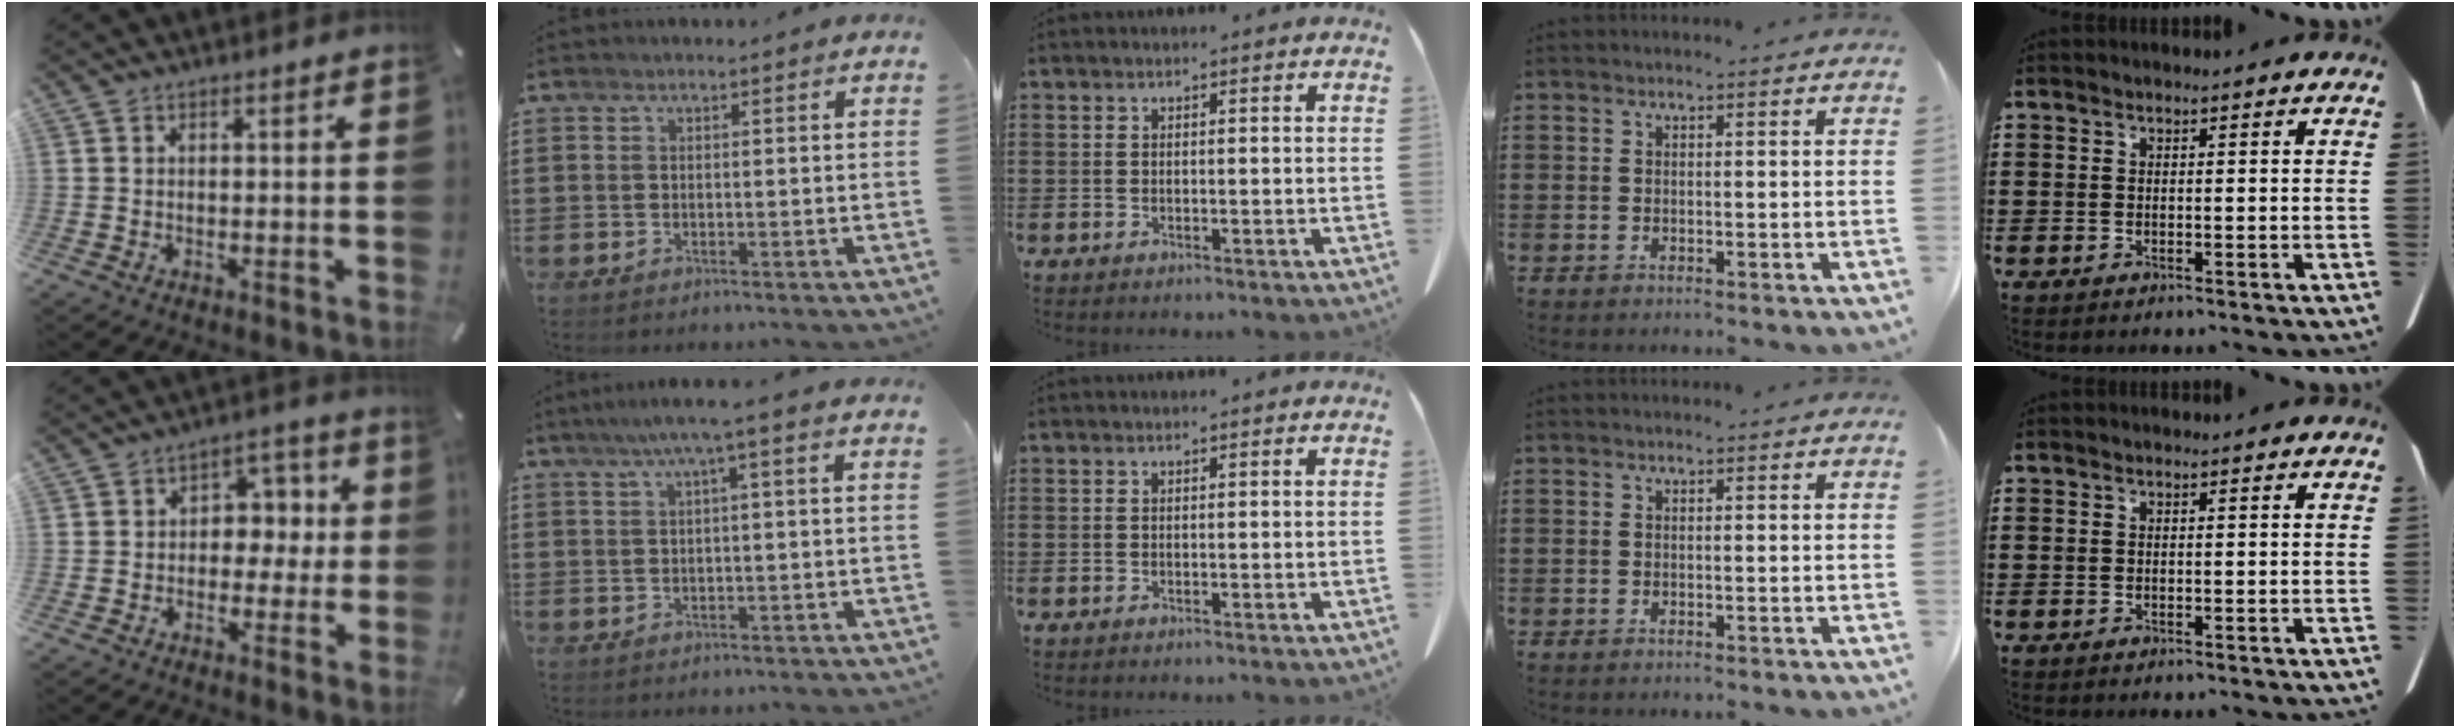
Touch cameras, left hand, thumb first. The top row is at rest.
{"thumb": {"total": 6.2, "force": [-0.8, 5.3, 3.1], "torque": [-0.034, 0.006, -0.022]}, "index": {"total": 3.3, "force": [0.4, -0.3, 3.2], "torque": [-0.060, -0.001, 0.004]}}